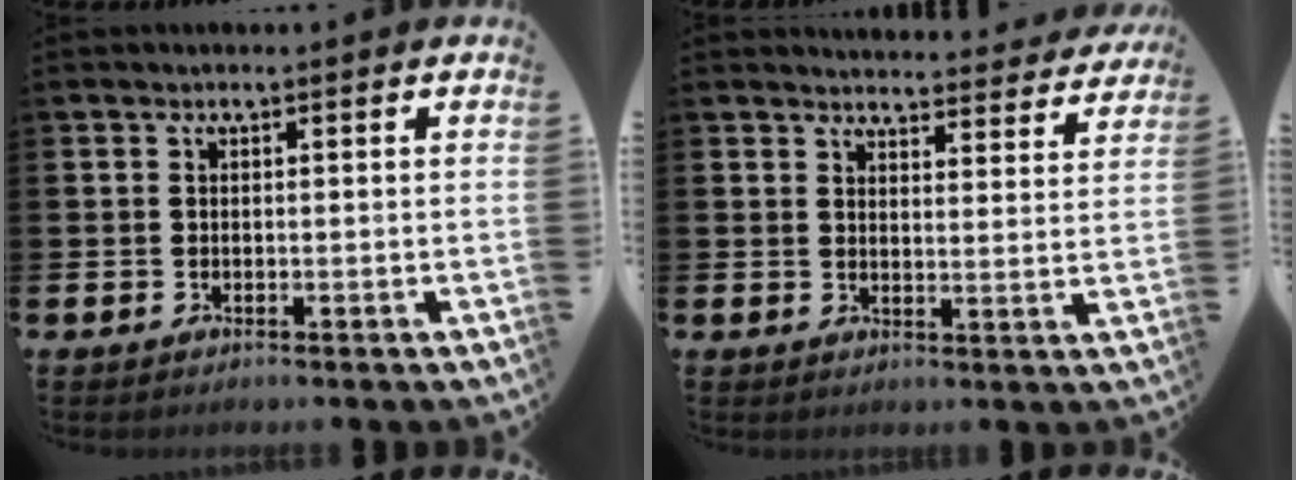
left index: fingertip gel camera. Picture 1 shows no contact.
{"total": 4.2, "force": [4.1, 0.5, 0.0], "torque": [-0.002, -0.034, 0.071]}